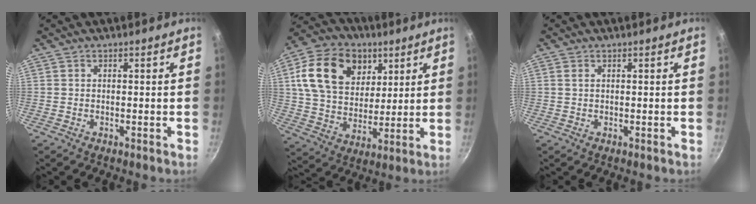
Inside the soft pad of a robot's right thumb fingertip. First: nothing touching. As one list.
[{"total": 19.4, "force": [7.0, 14.0, 11.3], "torque": [-0.180, -0.013, 0.120]}, {"total": 0.8, "force": [0.3, 0.4, 0.6], "torque": [-0.013, 0.001, 0.005]}]